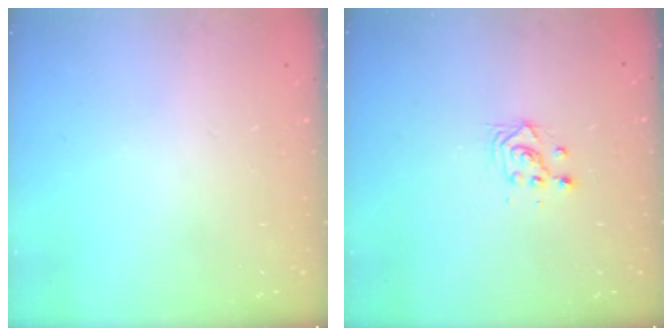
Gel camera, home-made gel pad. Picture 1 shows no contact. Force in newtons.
{"total": 2.8, "press": 2.8, "slide": 0.2}